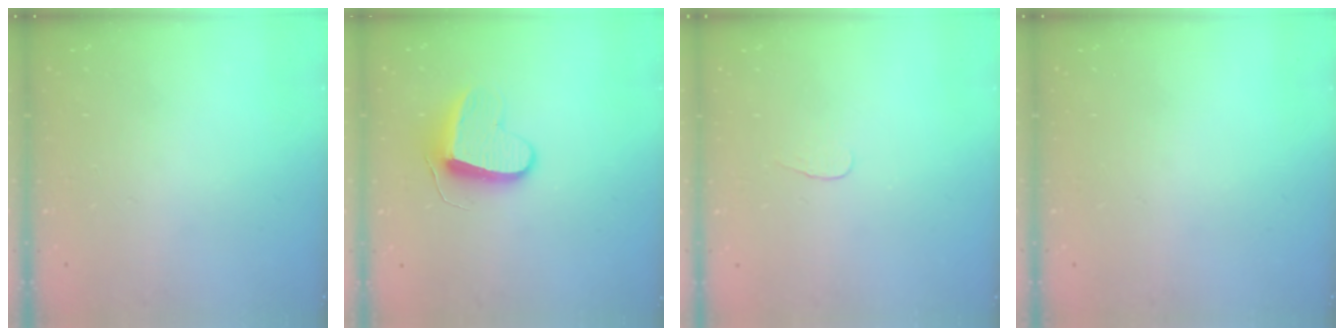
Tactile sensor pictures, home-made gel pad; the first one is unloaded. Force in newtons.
{"total": 9.3, "press": 9.3, "slide": 0.1}
{"total": 2.8, "press": 2.7, "slide": 0.3}
{"total": 0.0}